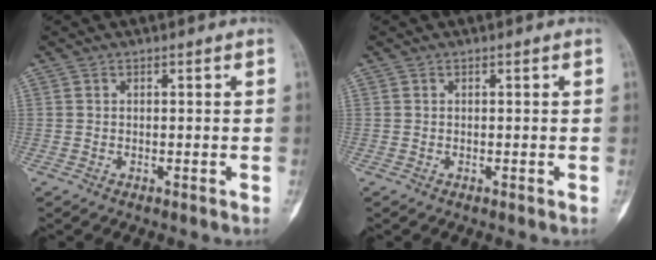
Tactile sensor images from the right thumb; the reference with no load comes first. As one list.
[{"total": 0.0}]